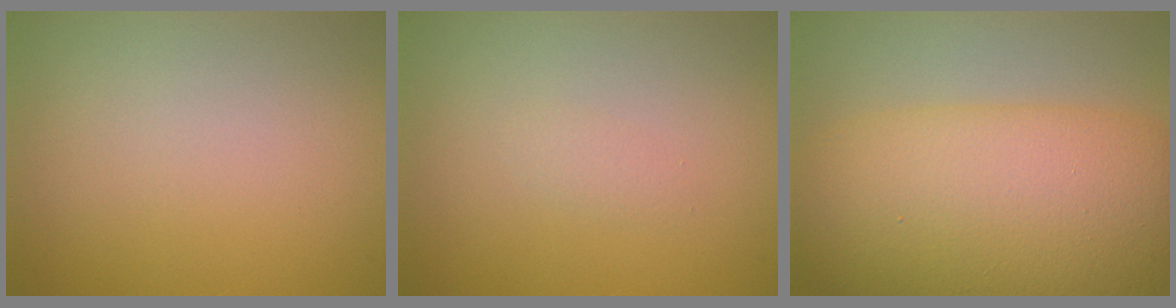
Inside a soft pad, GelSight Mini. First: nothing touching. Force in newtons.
{"total": 0.8, "press": 0.8, "slide": 0.1}
{"total": 12.9, "press": 12.9, "slide": 0.1}